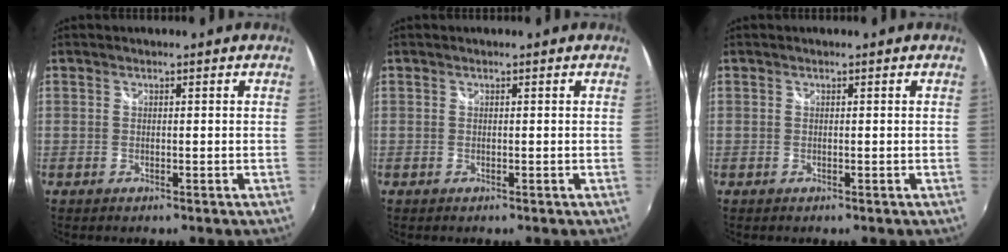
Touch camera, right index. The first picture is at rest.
{"total": 0.0}
{"total": 0.0}